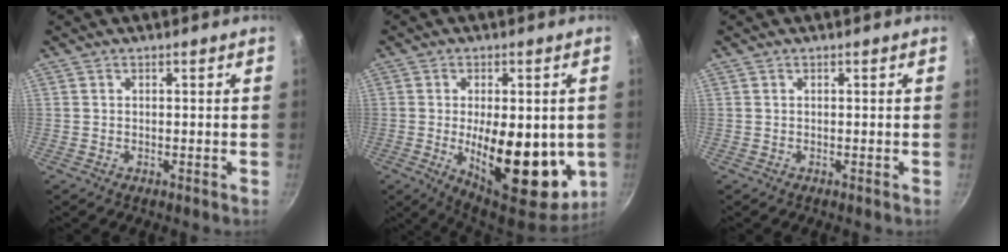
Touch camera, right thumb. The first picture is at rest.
{"total": 19.1, "force": [-2.3, 8.9, 16.8], "torque": [-0.218, -0.019, -0.023]}
{"total": 0.0}